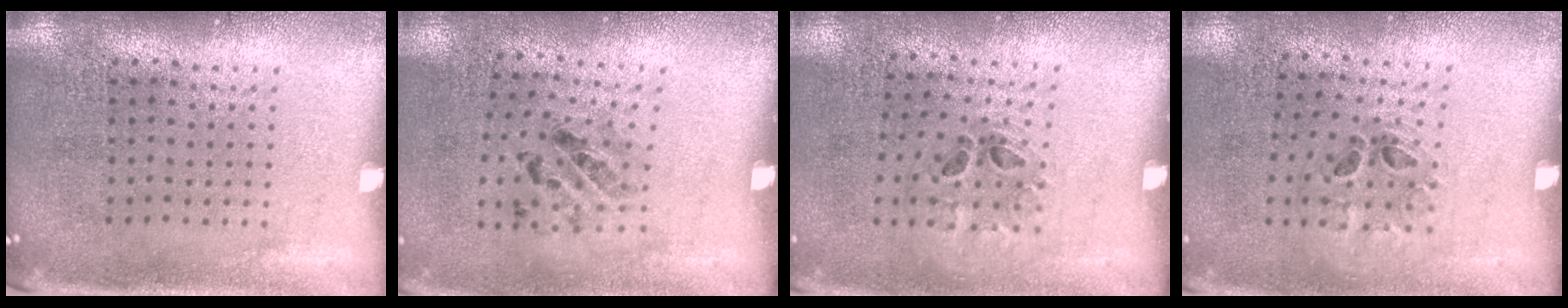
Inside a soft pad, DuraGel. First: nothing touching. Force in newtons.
{"total": 1.2, "press": 0.6, "slide": 1.1}
{"total": 1.2, "press": 0.6, "slide": 1.0}
{"total": 1.2, "press": 0.6, "slide": 1.0}